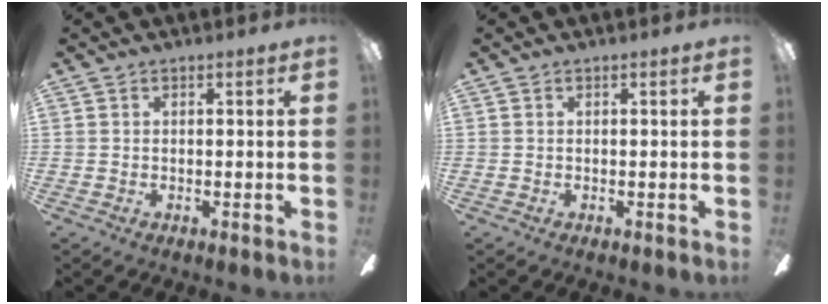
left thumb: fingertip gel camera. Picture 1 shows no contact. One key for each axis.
{"total": 0.0}